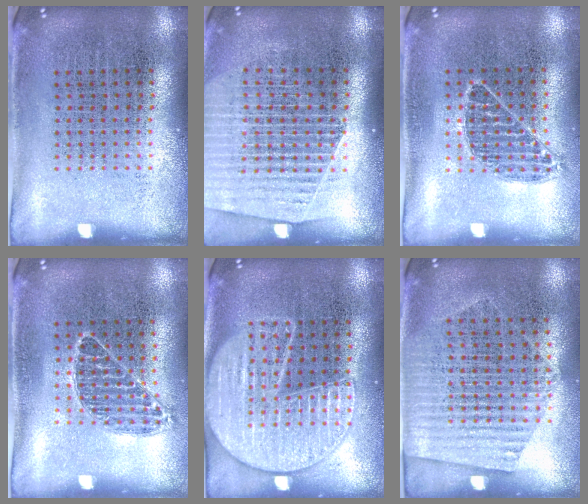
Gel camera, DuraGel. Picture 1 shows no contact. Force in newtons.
{"total": 1.7, "press": 1.6, "slide": 0.5}
{"total": 0.7, "press": 0.7, "slide": 0.3}
{"total": 0.6, "press": 0.6, "slide": 0.1}
{"total": 2.0, "press": 2.0, "slide": 0.2}
{"total": 1.5, "press": 1.2, "slide": 0.9}